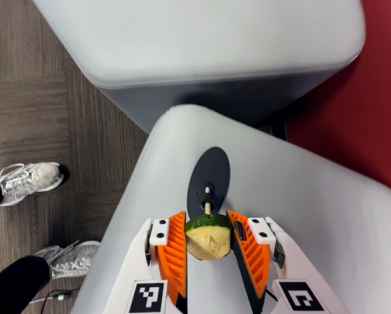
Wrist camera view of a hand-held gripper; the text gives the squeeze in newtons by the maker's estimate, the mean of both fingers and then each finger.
{"total": 11.6, "left": 11.9, "right": 11.3}